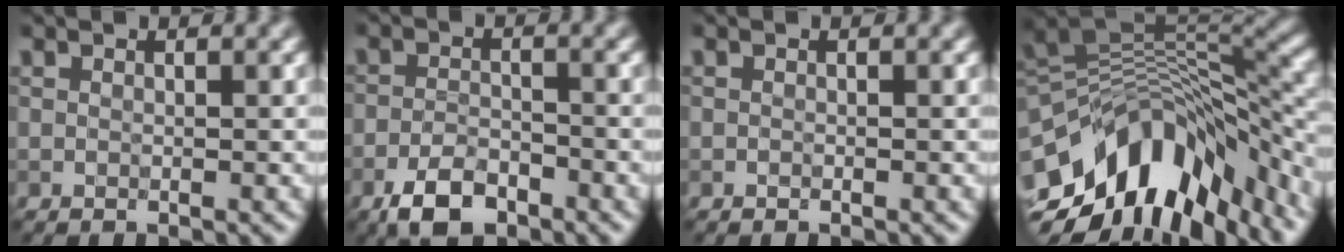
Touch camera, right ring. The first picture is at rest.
{"total": 4.1, "force": [-2.9, 1.7, 2.5], "torque": [-0.041, -0.001, -0.058]}
{"total": 0.0}
{"total": 12.1, "force": [-5.4, 6.4, 8.8], "torque": [-0.150, 0.011, -0.090]}